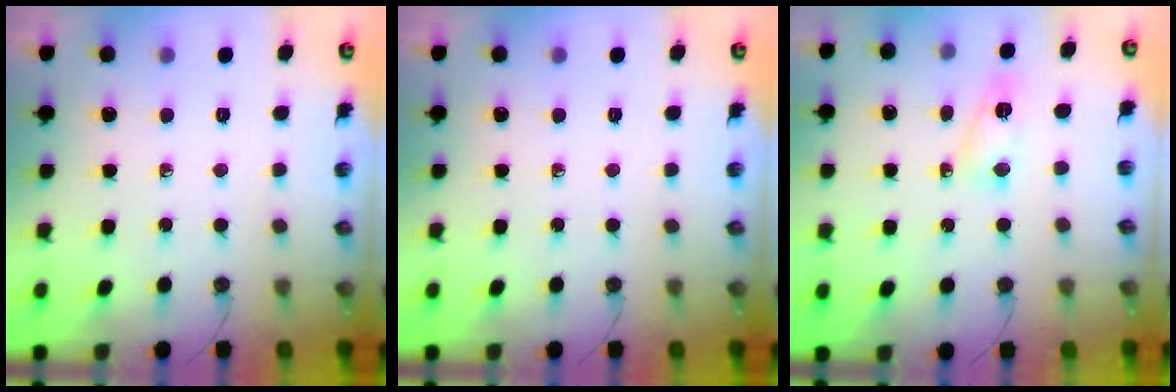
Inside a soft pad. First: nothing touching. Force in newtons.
{"total": 0.0}
{"total": 5.3, "press": 5.3, "slide": 0.4}